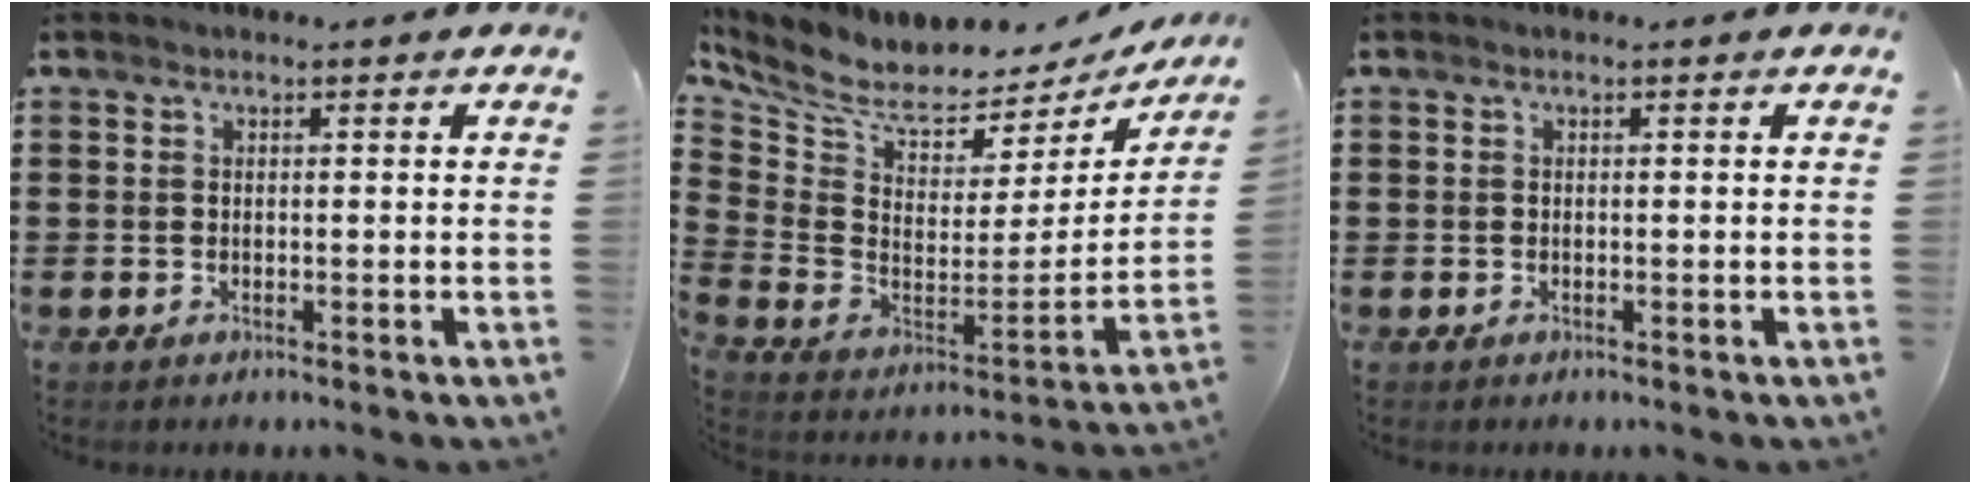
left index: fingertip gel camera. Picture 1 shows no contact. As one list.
[{"total": 5.4, "force": [4.8, 1.7, 1.8], "torque": [-0.068, -0.053, 0.081]}, {"total": 0.0}]